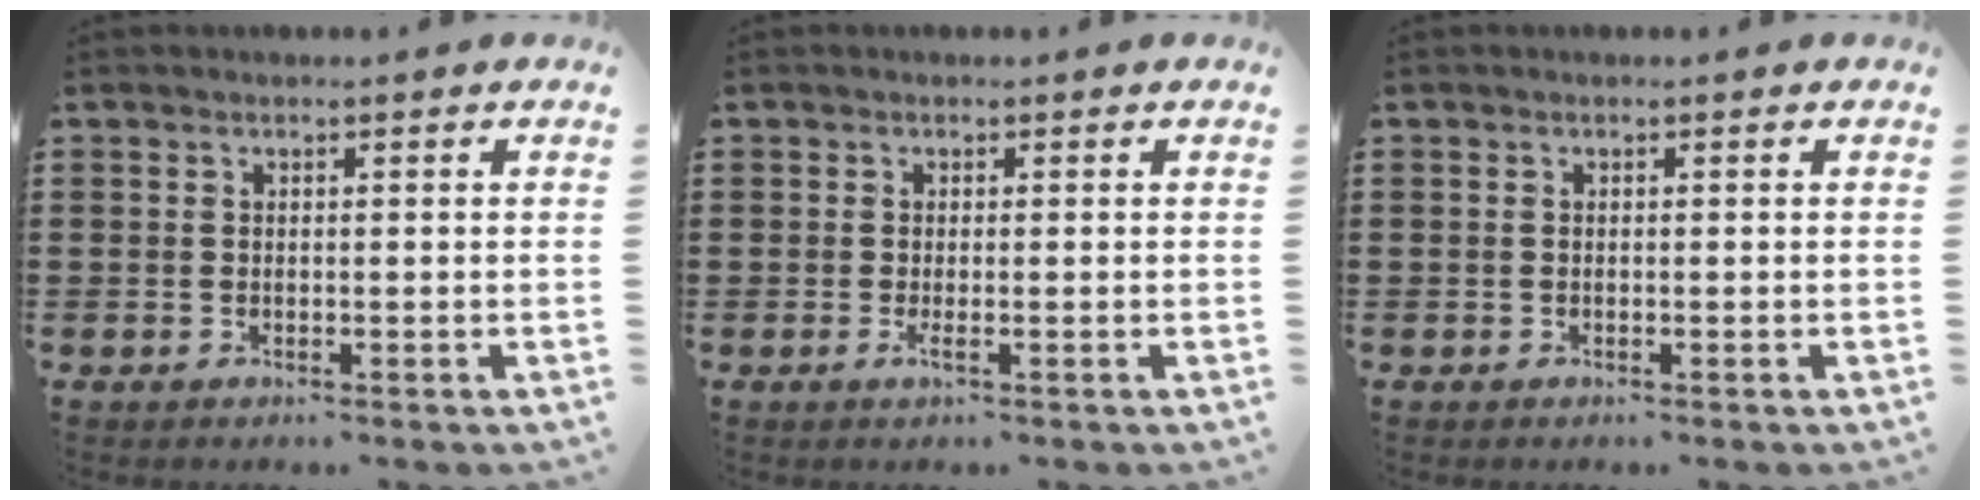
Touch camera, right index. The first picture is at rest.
{"total": 1.2, "force": [-0.4, 0.0, 1.1], "torque": [-0.029, -0.009, -0.008]}
{"total": 0.0}